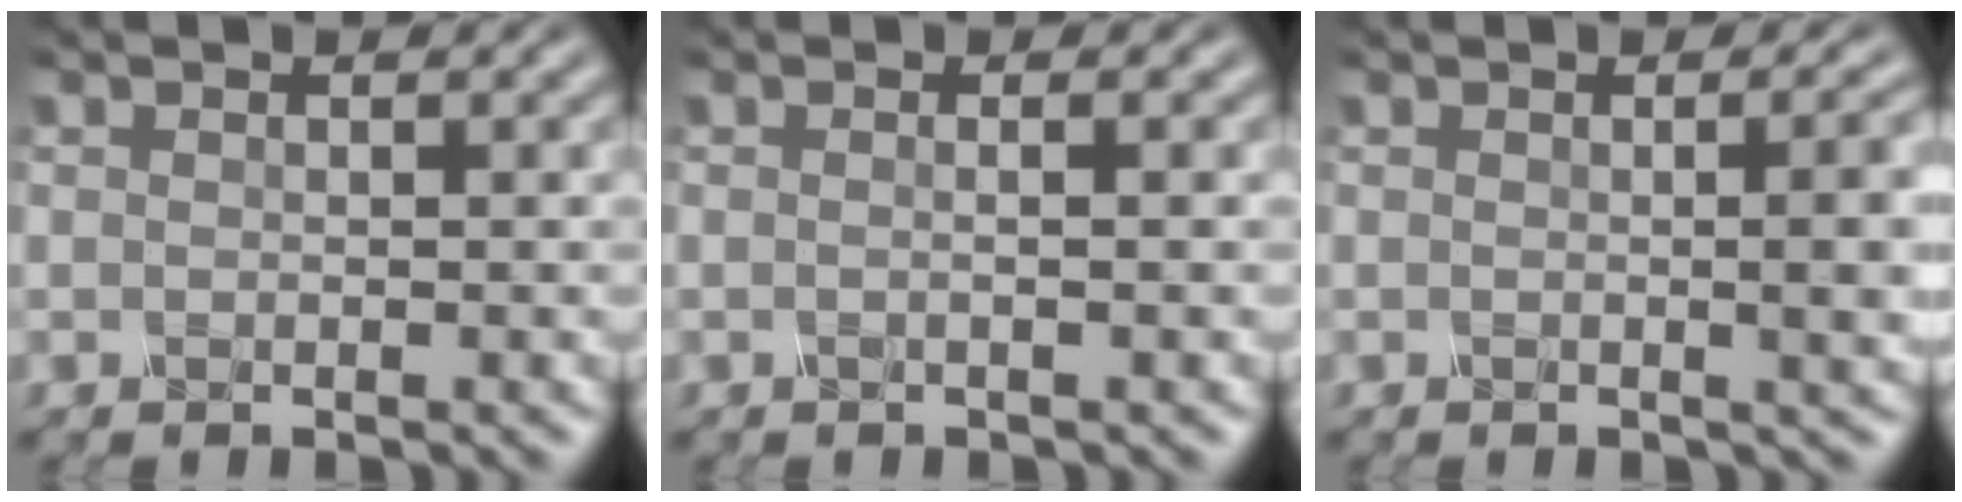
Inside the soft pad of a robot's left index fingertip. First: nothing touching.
{"total": 1.8, "force": [0.2, 0.9, 1.6], "torque": [-0.010, 0.003, -0.024]}
{"total": 5.5, "force": [0.1, 2.0, 5.1], "torque": [-0.034, 0.014, 0.000]}